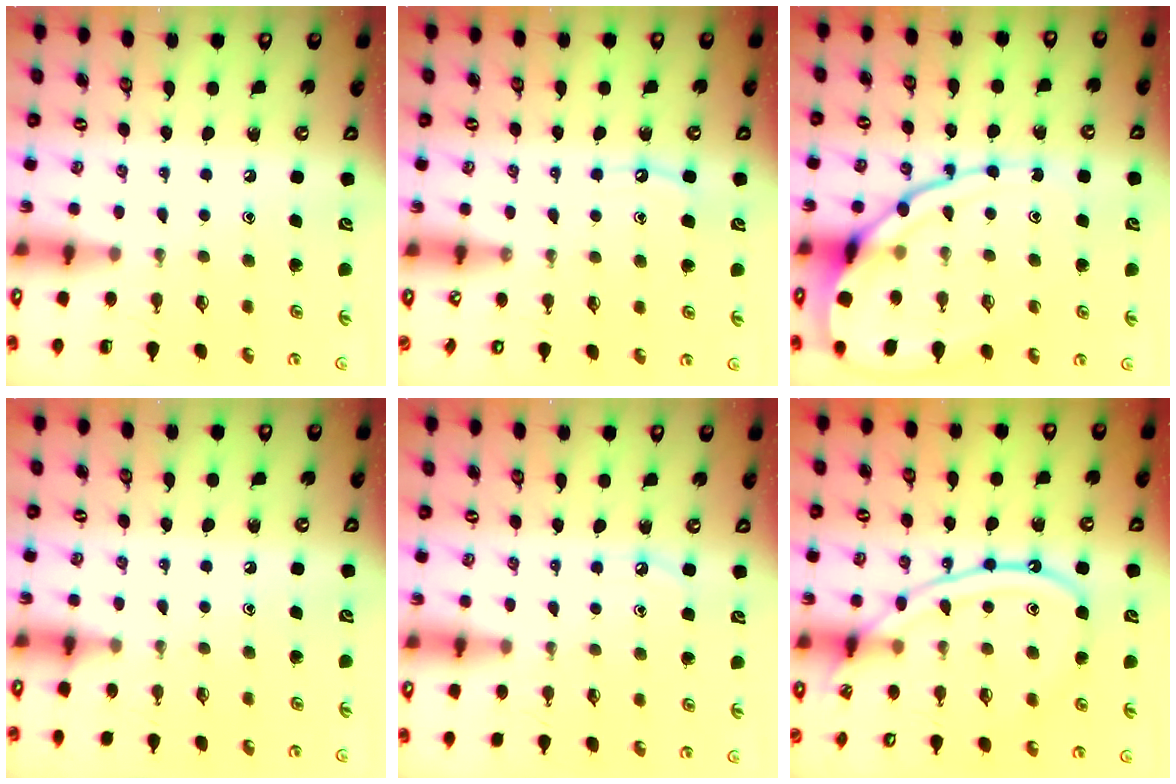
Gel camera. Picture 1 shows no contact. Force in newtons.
{"total": 4.9, "press": 4.9, "slide": 0.6}
{"total": 14.9, "press": 14.8, "slide": 1.5}
{"total": 2.9, "press": 2.9, "slide": 0.4}
{"total": 3.2, "press": 3.2, "slide": 0.5}
{"total": 13.5, "press": 13.4, "slide": 1.2}